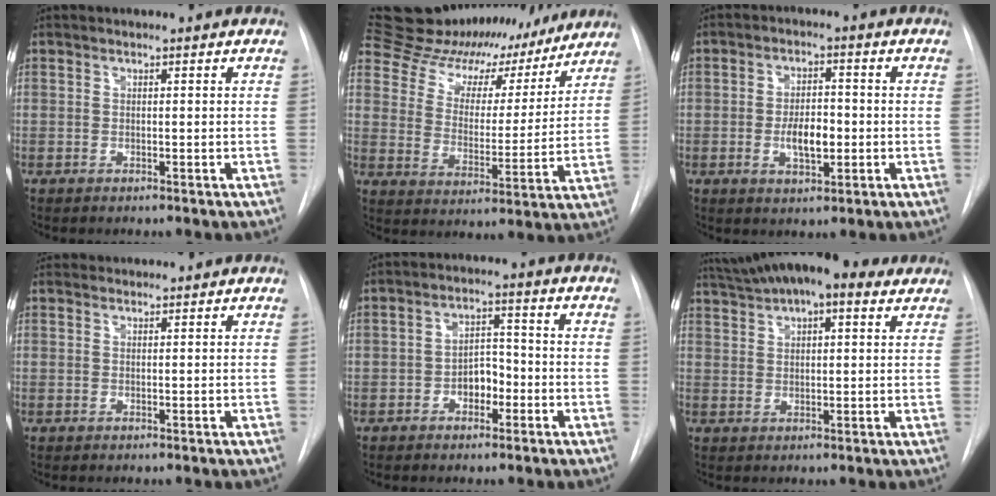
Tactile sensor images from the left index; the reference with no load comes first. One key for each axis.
{"total": 21.7, "fx": 20.1, "fy": 6.6, "fz": 5.0, "tx": -0.075, "ty": -0.003, "tz": 0.285}
{"total": 5.8, "fx": -1.2, "fy": 2.5, "fz": 5.0, "tx": -0.089, "ty": 0.002, "tz": -0.017}
{"total": 2.3, "fx": 2.2, "fy": 0.6, "fz": 0.0, "tx": 0.001, "ty": 0.028, "tz": 0.038}
{"total": 4.5, "fx": -1.9, "fy": 2.8, "fz": 3.0, "tx": -0.046, "ty": 0.015, "tz": -0.032}
{"total": 14.9, "fx": 11.2, "fy": 4.5, "fz": 8.9, "tx": -0.156, "ty": 0.056, "tz": 0.169}